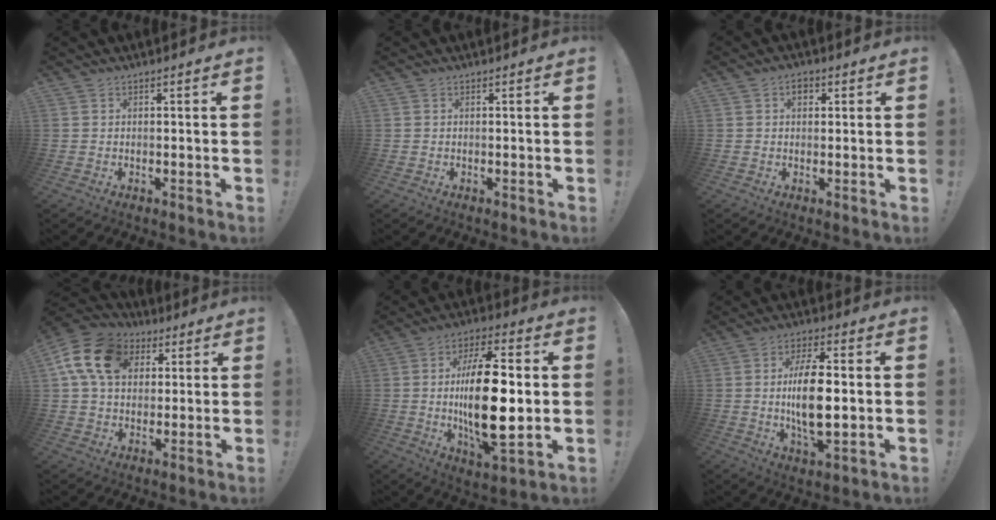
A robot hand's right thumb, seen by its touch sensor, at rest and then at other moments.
{"total": 0.0}
{"total": 3.0, "force": [1.2, 2.0, 1.8], "torque": [-0.017, 0.001, 0.016]}
{"total": 16.5, "force": [5.4, 12.2, 9.7], "torque": [-0.160, -0.002, 0.105]}
{"total": 22.0, "force": [0.0, 8.3, 20.3], "torque": [-0.380, -0.005, -0.004]}
{"total": 13.8, "force": [0.0, 5.5, 12.6], "torque": [-0.236, -0.009, -0.009]}